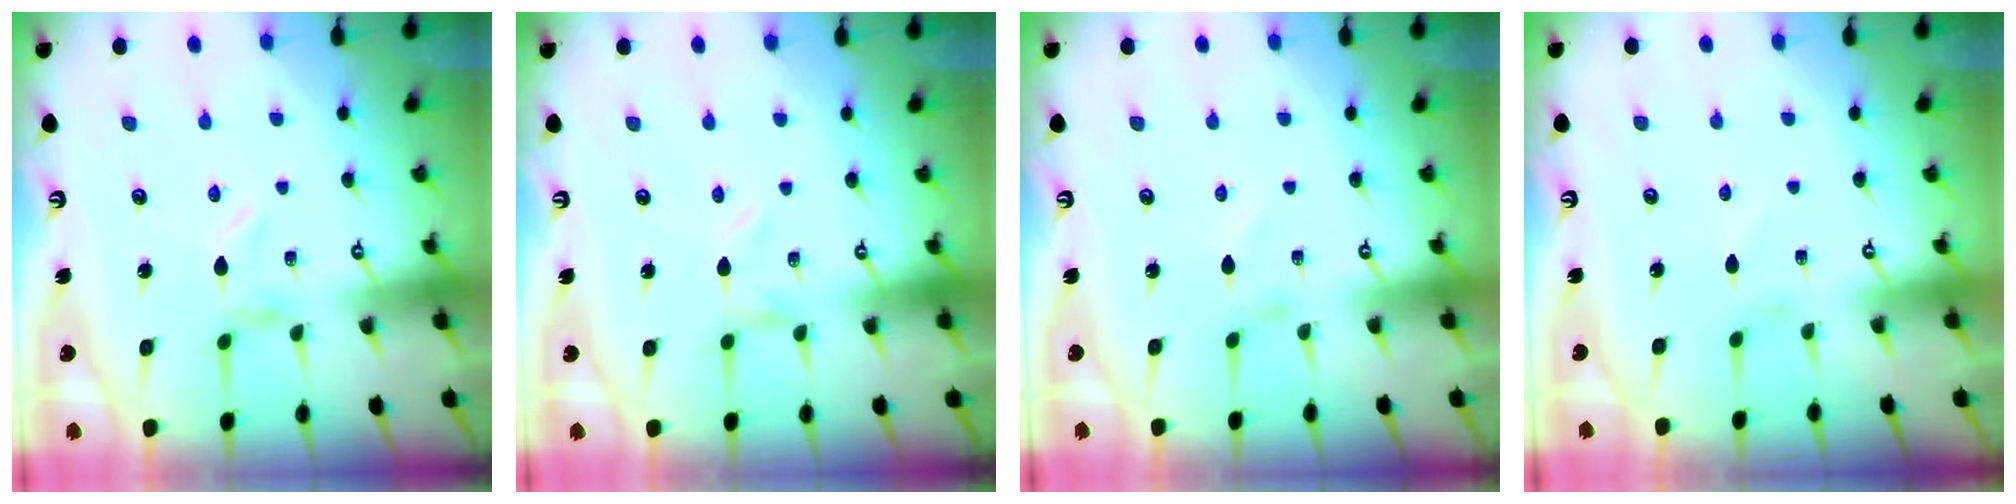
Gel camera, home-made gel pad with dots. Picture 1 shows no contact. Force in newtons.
{"total": 0.0}
{"total": 0.7, "press": 0.7, "slide": 0.2}
{"total": 0.7, "press": 0.7, "slide": 0.2}